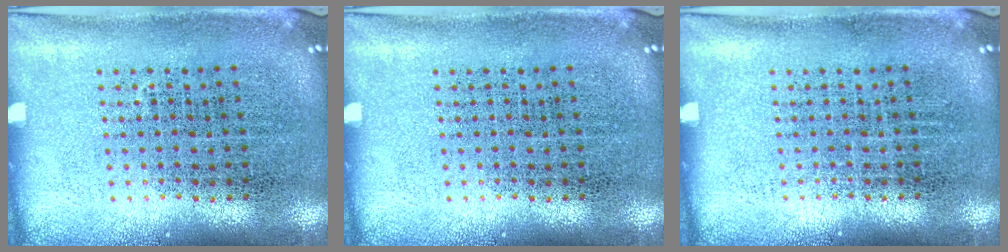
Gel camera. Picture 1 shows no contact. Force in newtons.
{"total": 0.0}
{"total": 0.0}